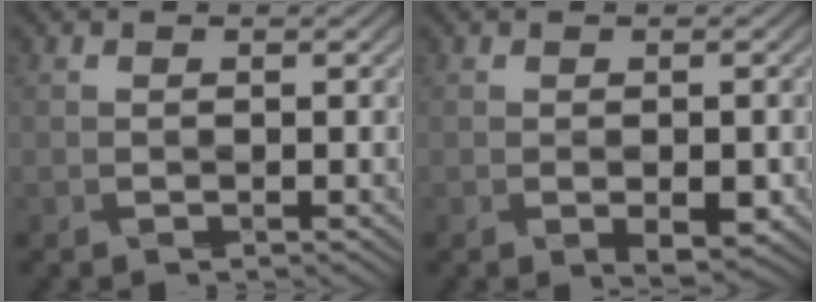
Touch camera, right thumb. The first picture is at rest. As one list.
[{"total": 3.0, "force": [-1.1, 1.2, 2.6], "torque": [-0.043, -0.002, -0.008]}]